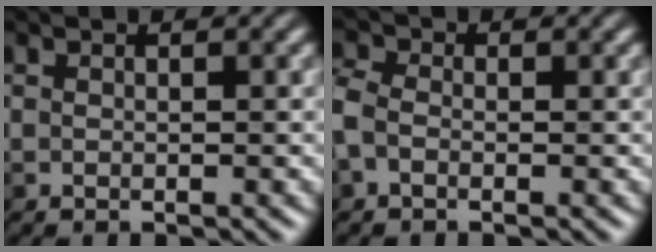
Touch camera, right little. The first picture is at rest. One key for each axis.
{"total": 2.2, "fx": -0.6, "fy": 1.6, "fz": 1.4, "tx": -0.040, "ty": 0.003, "tz": -0.022}